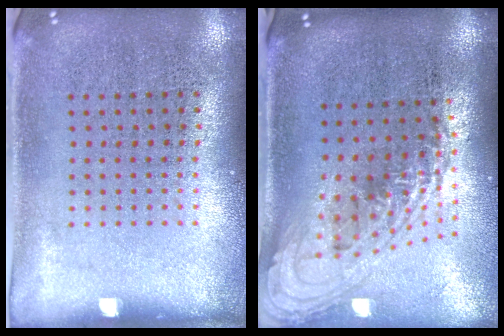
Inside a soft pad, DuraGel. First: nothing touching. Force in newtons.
{"total": 2.1, "press": 1.7, "slide": 1.3}